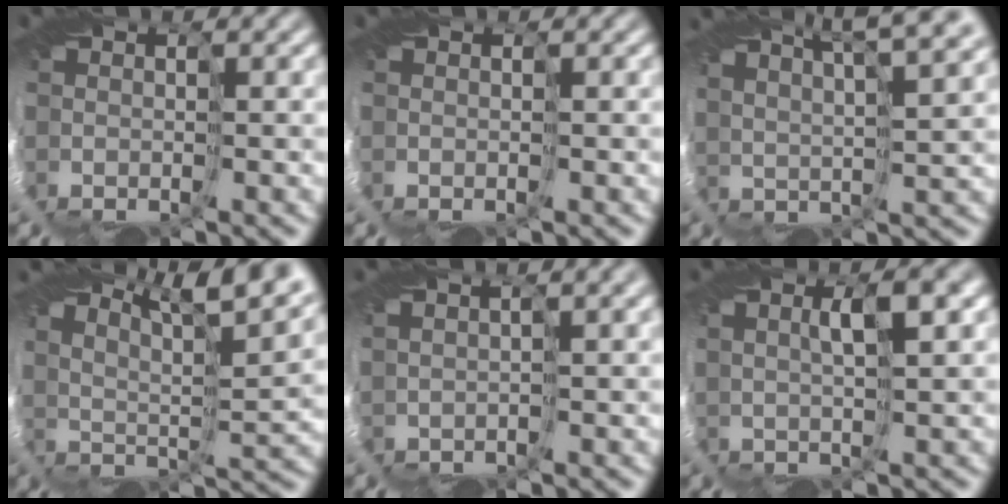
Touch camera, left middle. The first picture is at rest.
{"total": 0.0}
{"total": 6.7, "force": [5.7, -0.4, 3.4], "torque": [-0.028, 0.031, 0.056]}
{"total": 7.4, "force": [6.7, -1.1, 3.0], "torque": [-0.044, 0.012, 0.079]}
{"total": 2.1, "force": [1.5, -1.5, 0.0], "torque": [0.001, 0.015, 0.020]}
{"total": 2.7, "force": [0.8, -2.6, 0.2], "torque": [-0.001, 0.005, 0.007]}